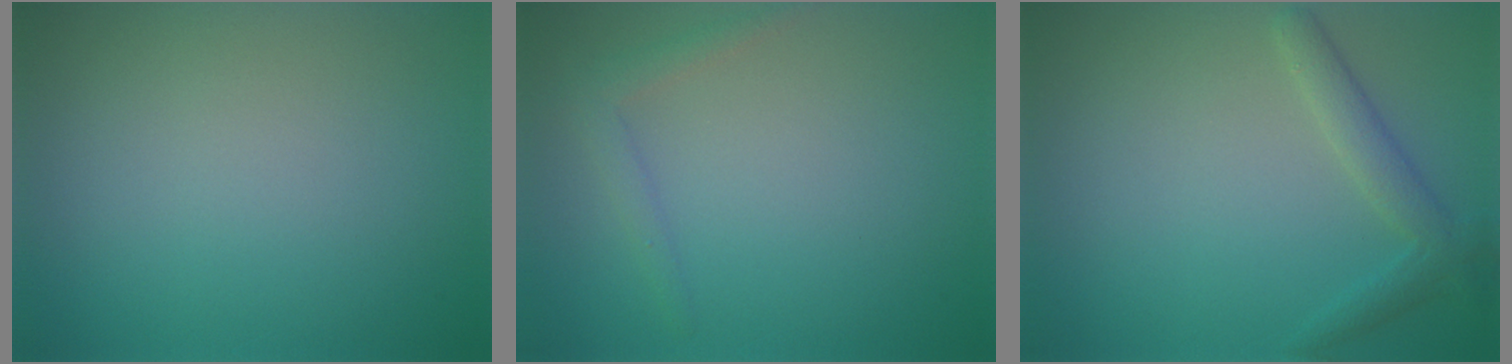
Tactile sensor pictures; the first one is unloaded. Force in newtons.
{"total": 1.5, "press": 1.5, "slide": 0.1}
{"total": 2.3, "press": 2.3, "slide": 0.1}